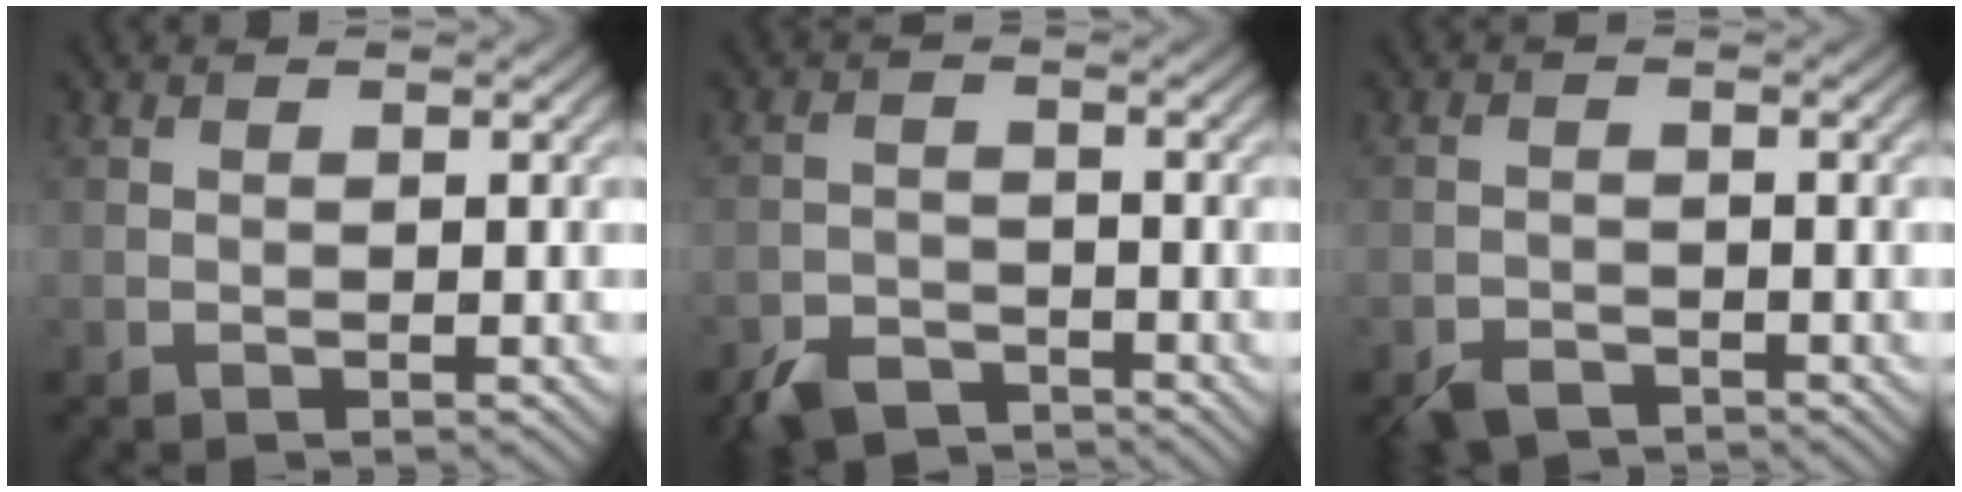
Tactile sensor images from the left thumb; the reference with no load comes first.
{"total": 4.6, "force": [-3.7, 2.1, 1.8], "torque": [-0.034, -0.008, -0.075]}
{"total": 2.9, "force": [-2.4, 1.3, 1.1], "torque": [-0.021, -0.005, -0.051]}